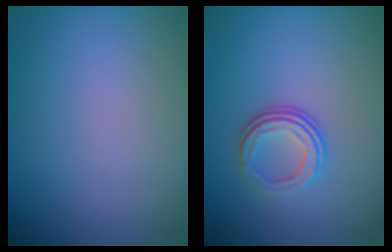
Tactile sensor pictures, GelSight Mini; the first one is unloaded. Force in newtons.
{"total": 3.3, "press": 2.2, "slide": 2.4}